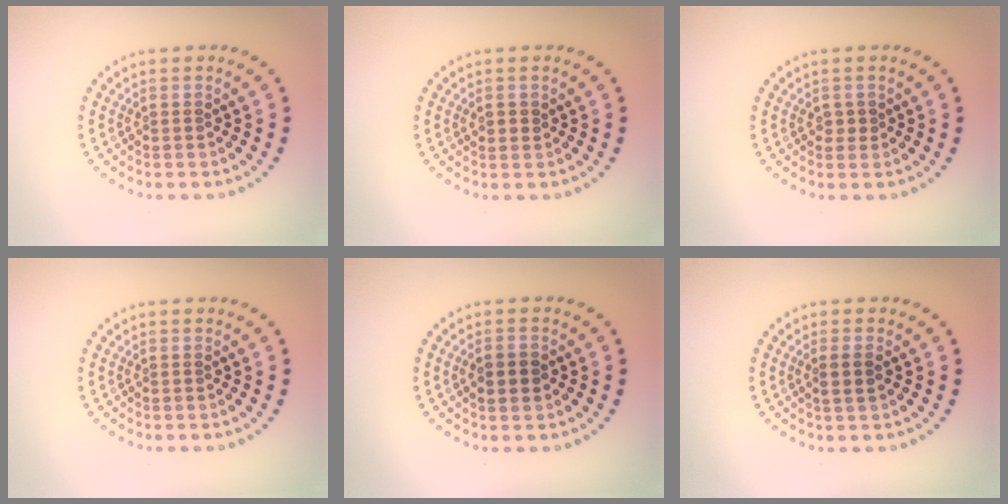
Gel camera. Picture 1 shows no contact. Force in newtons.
{"total": 1.0, "press": 0.9, "slide": 0.3}
{"total": 0.9, "press": 0.9, "slide": 0.2}
{"total": 0.0}
{"total": 2.1, "press": 2.1, "slide": 0.1}
{"total": 1.7, "press": 1.6, "slide": 0.6}